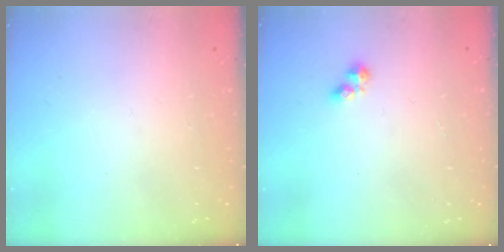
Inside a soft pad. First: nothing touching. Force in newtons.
{"total": 2.7, "press": 2.6, "slide": 0.3}